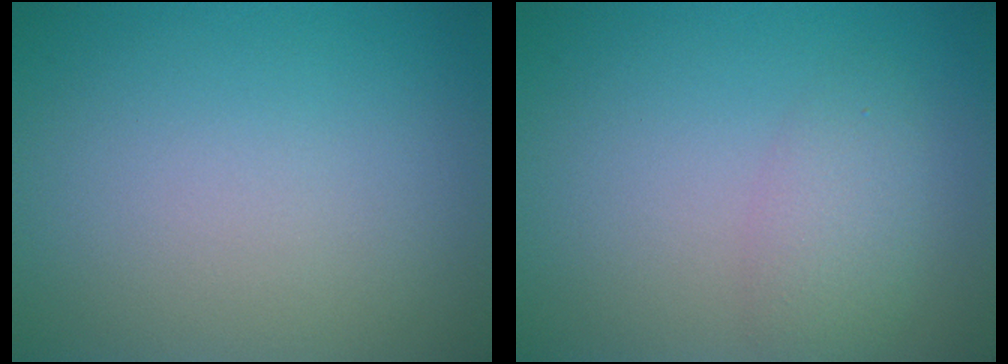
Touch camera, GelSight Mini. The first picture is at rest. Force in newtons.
{"total": 2.4, "press": 2.4, "slide": 0.1}